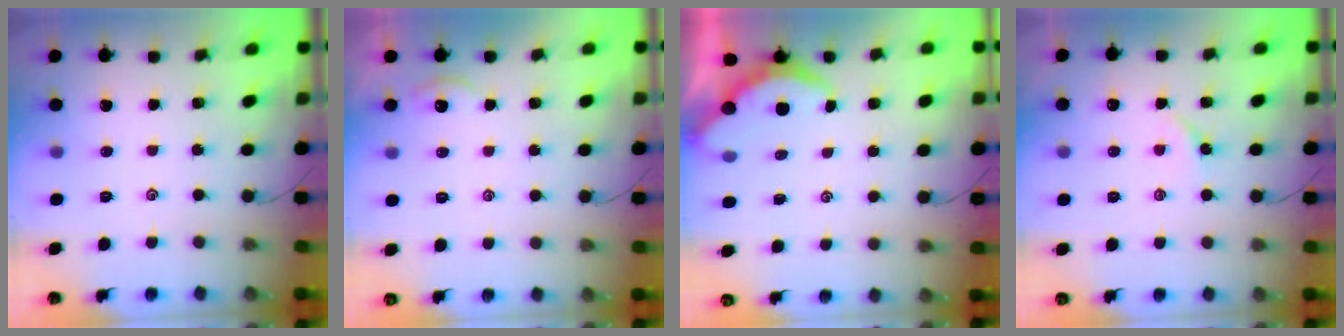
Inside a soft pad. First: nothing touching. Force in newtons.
{"total": 1.2, "press": 1.2, "slide": 0.2}
{"total": 3.2, "press": 3.2, "slide": 0.3}
{"total": 4.3, "press": 4.2, "slide": 0.7}